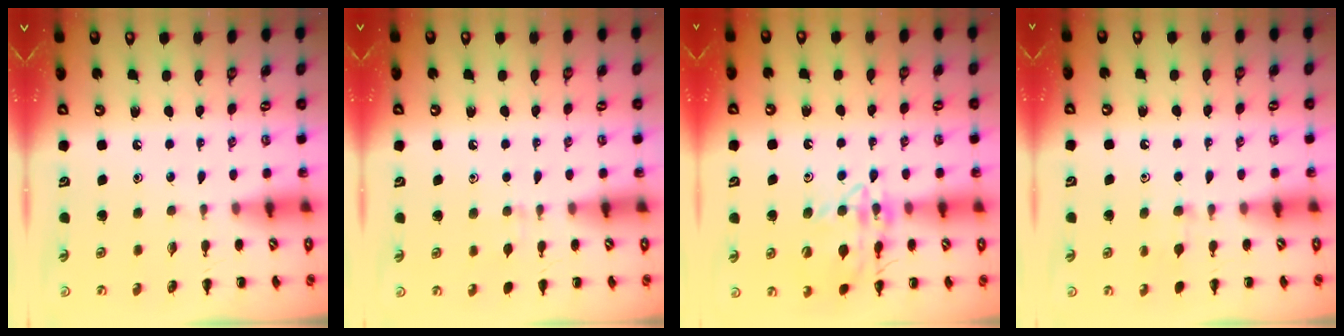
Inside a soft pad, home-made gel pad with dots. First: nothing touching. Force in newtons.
{"total": 6.2, "press": 5.8, "slide": 2.2}
{"total": 14.5, "press": 14.4, "slide": 1.2}
{"total": 6.8, "press": 6.5, "slide": 1.9}